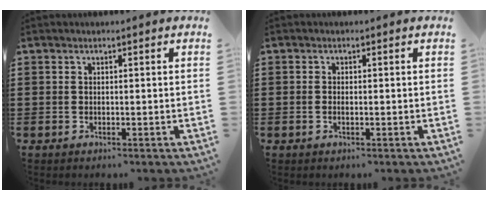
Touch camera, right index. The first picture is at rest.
{"total": 0.5, "force": [-0.1, 0.2, 0.5], "torque": [-0.010, -0.003, -0.001]}